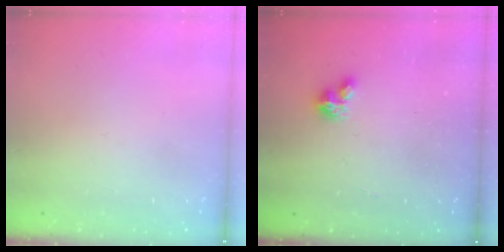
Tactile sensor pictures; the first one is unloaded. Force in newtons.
{"total": 3.1, "press": 3.1, "slide": 0.3}